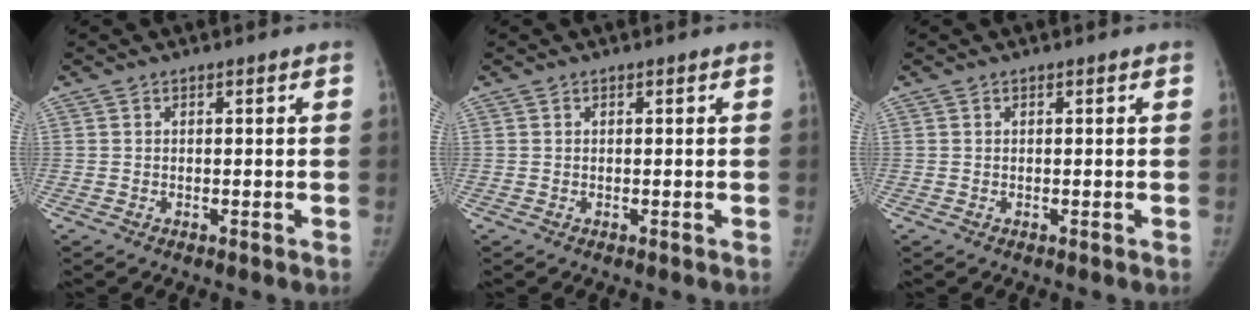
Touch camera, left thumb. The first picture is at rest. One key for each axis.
{"total": 0.0}
{"total": 0.0}